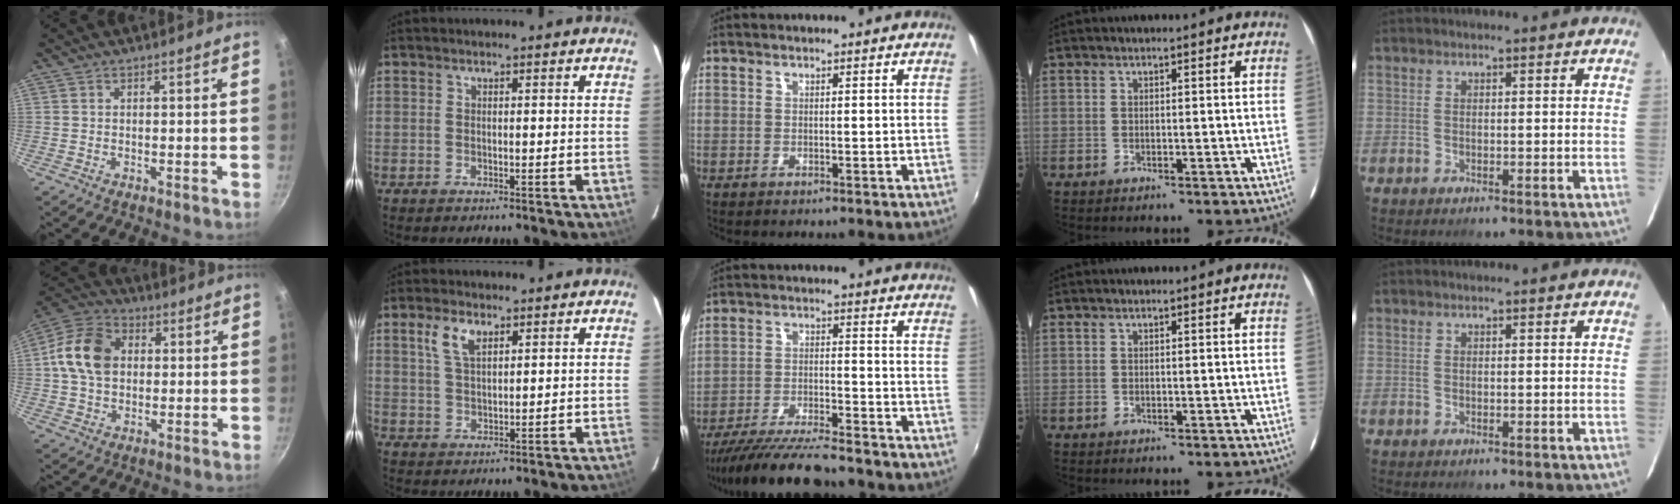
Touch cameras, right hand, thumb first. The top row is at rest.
{"thumb": {"total": 12.4, "force": [1.3, 9.2, 8.1], "torque": [-0.128, 0.016, 0.007]}, "index": {"total": 5.1, "force": [2.7, 2.4, 3.6], "torque": [-0.073, 0.009, 0.054]}, "middle": {"total": 13.8, "force": [-12.2, 1.4, 6.1], "torque": [-0.135, -0.026, -0.206]}}